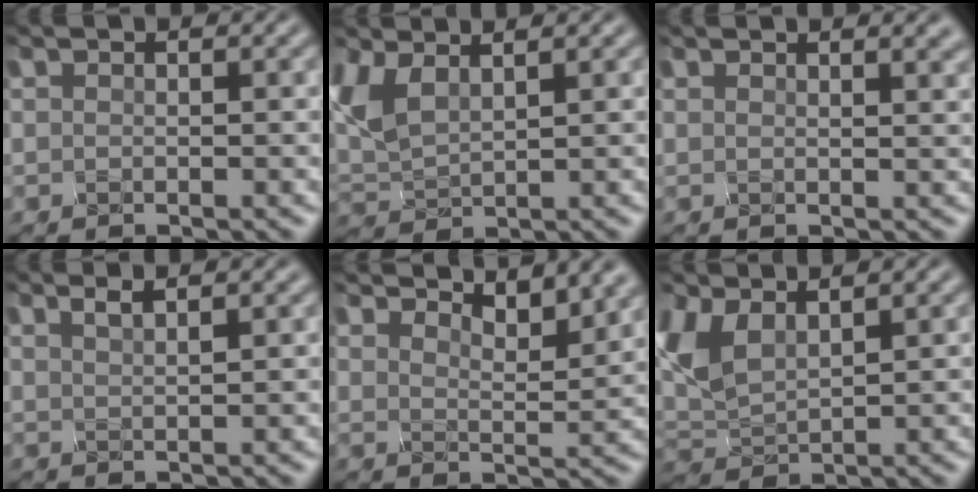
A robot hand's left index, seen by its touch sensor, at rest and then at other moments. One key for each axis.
{"total": 2.6, "fx": 0.6, "fy": 1.5, "fz": 2.0, "tx": -0.077, "ty": -0.003, "tz": 0.035}
{"total": 3.8, "fx": 2.6, "fy": 1.5, "fz": 2.2, "tx": -0.010, "ty": 0.020, "tz": 0.021}
{"total": 1.1, "fx": 0.6, "fy": 0.2, "fz": 0.9, "tx": -0.005, "ty": 0.005, "tz": 0.007}
{"total": 6.4, "fx": 5.5, "fy": 1.6, "fz": 2.8, "tx": -0.047, "ty": -0.005, "tz": 0.072}
{"total": 3.3, "fx": 0.5, "fy": 2.1, "fz": 2.5, "tx": -0.087, "ty": -0.008, "tz": 0.035}